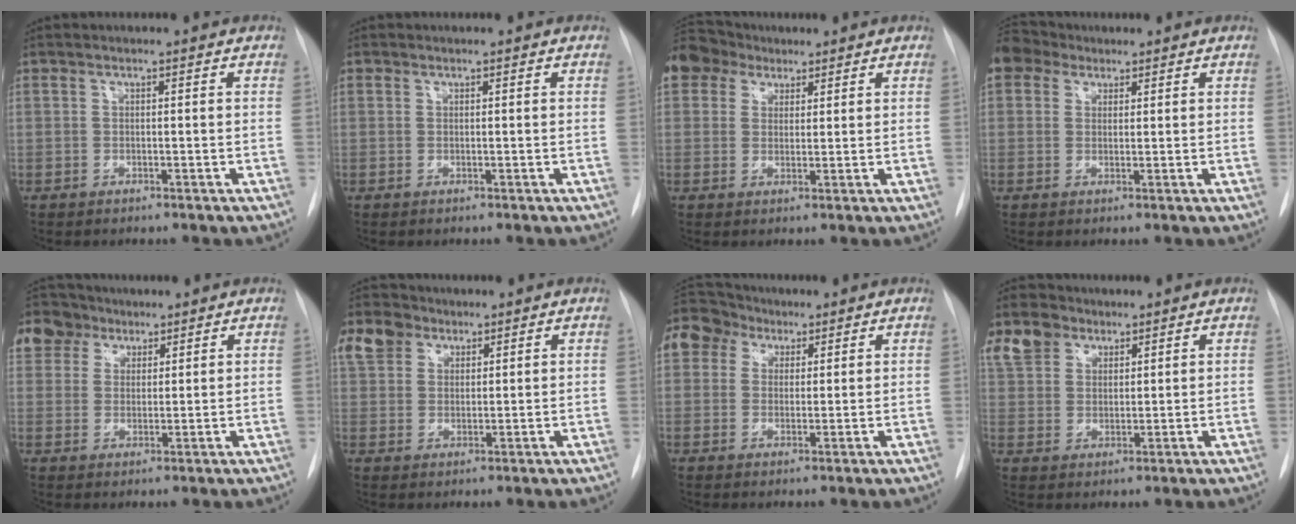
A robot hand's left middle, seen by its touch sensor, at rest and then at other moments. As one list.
[{"total": 0.0}, {"total": 7.8, "force": [5.2, 5.5, 1.6], "torque": [-0.034, 0.037, 0.101]}, {"total": 5.0, "force": [3.6, 3.3, 1.0], "torque": [-0.026, 0.025, 0.069]}, {"total": 8.1, "force": [5.5, 5.7, 1.8], "torque": [-0.039, 0.029, 0.109]}, {"total": 7.8, "force": [4.8, 5.4, 3.1], "torque": [-0.078, 0.028, 0.094]}, {"total": 13.4, "force": [7.2, 10.3, 4.5], "torque": [-0.134, 0.067, 0.139]}, {"total": 9.5, "force": [6.1, 6.5, 3.4], "torque": [-0.085, 0.031, 0.117]}]